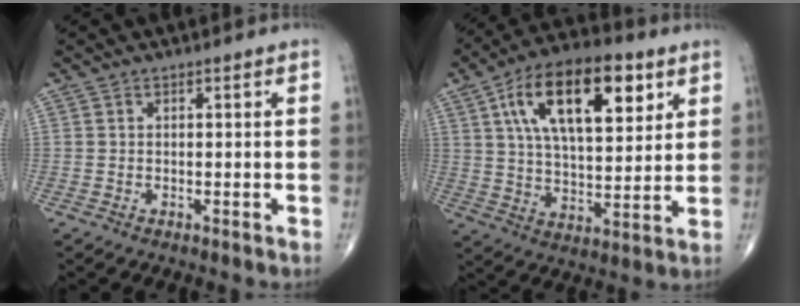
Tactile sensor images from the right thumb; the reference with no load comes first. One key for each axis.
{"total": 20.3, "fx": 8.0, "fy": 9.4, "fz": 16.1, "tx": -0.240, "ty": -0.014, "tz": 0.131}